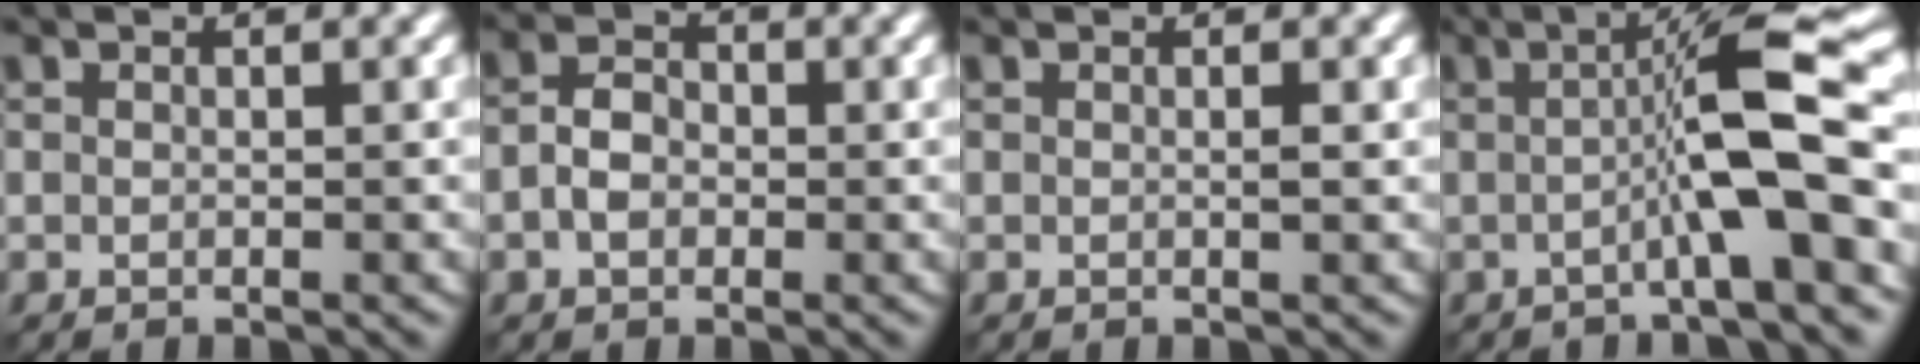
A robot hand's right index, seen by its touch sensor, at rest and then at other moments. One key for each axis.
{"total": 2.1, "fx": -1.0, "fy": 1.5, "fz": 1.1, "tx": -0.024, "ty": 0.009, "tz": -0.015}
{"total": 0.7, "fx": 0.0, "fy": 0.2, "fz": 0.7, "tx": -0.002, "ty": 0.005, "tz": -0.001}
{"total": 7.9, "fx": -1.1, "fy": 1.0, "fz": 7.7, "tx": -0.107, "ty": 0.017, "tz": -0.020}